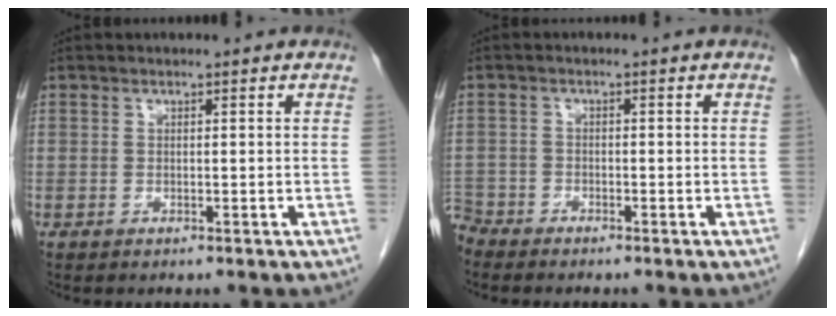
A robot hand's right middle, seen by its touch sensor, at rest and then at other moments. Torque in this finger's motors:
{"motor_torque": [0.09, 0.10, -0.10, -0.02]}